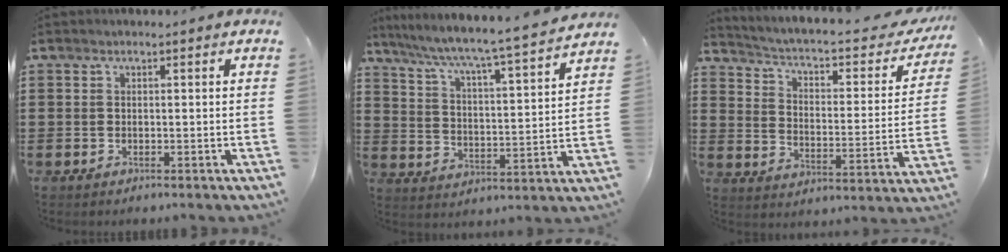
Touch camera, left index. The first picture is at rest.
{"total": 5.3, "force": [4.6, -0.8, 2.4], "torque": [-0.068, -0.046, 0.066]}
{"total": 3.4, "force": [2.4, 0.6, 2.3], "torque": [-0.060, -0.027, 0.029]}